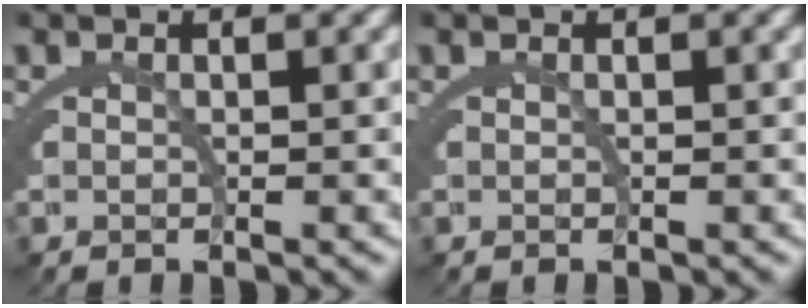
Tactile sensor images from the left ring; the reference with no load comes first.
{"total": 0.0}